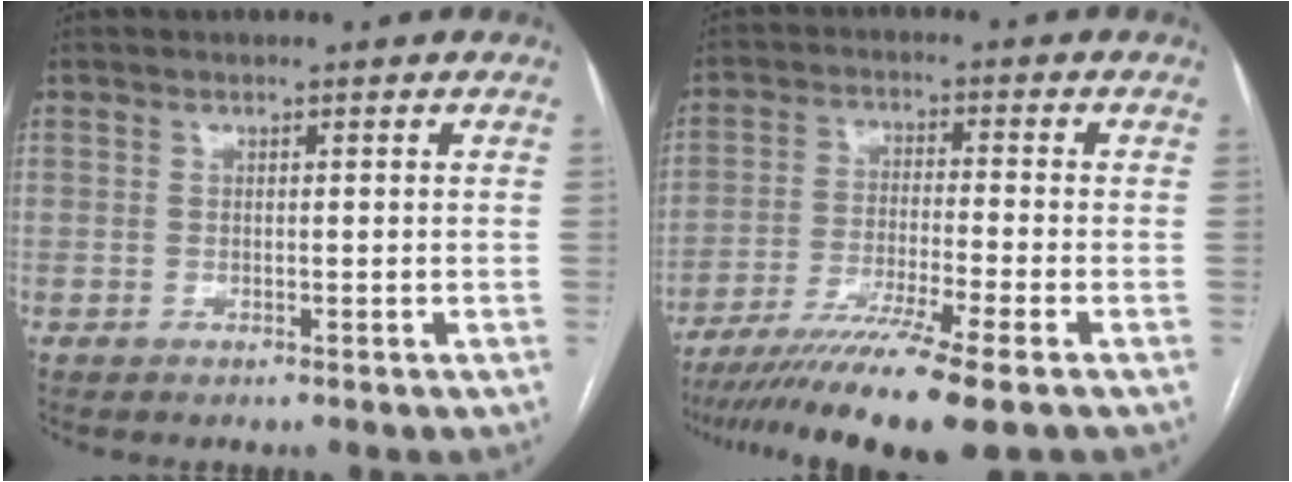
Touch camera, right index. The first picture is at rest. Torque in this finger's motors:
{"motor_torque": [1.07, -1.06, 0.38, 0.21]}